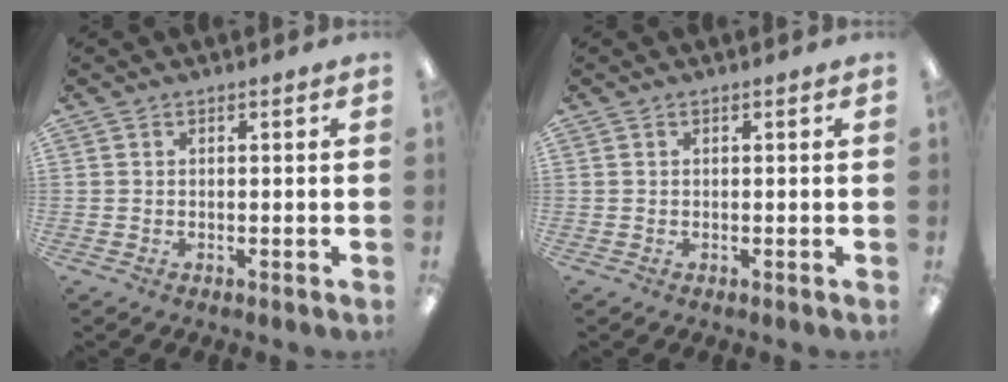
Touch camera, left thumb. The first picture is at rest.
{"total": 0.0}